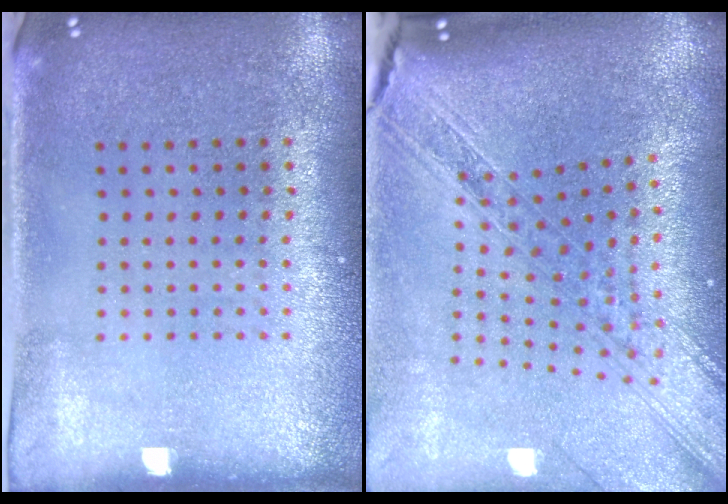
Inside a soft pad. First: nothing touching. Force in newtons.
{"total": 2.6, "press": 2.2, "slide": 1.5}